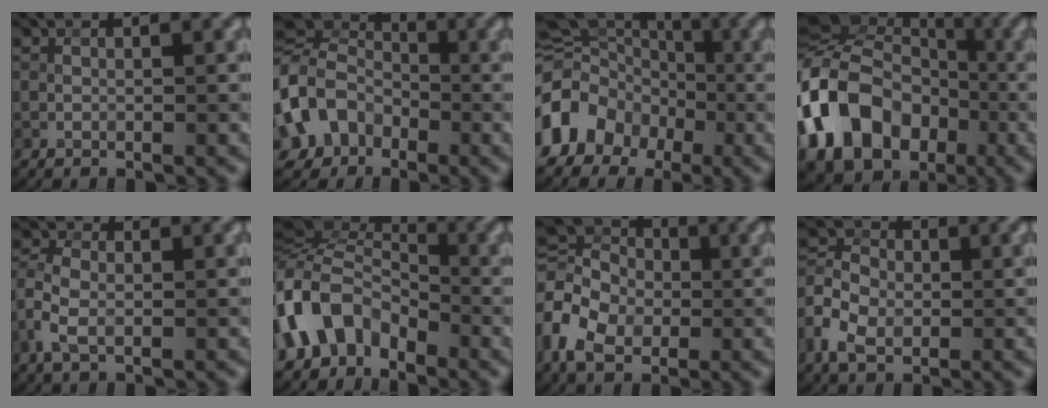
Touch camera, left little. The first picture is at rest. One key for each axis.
{"total": 7.3, "fx": -1.7, "fy": 6.3, "fz": 3.4, "tx": -0.079, "ty": 0.008, "tz": -0.047}
{"total": 10.0, "fx": -3.8, "fy": 8.2, "fz": 4.3, "tx": -0.087, "ty": 0.006, "tz": -0.073}
{"total": 14.1, "fx": -3.9, "fy": 10.5, "fz": 8.6, "tx": -0.202, "ty": -0.006, "tz": -0.077}
{"total": 3.5, "fx": -0.9, "fy": 2.1, "fz": 2.6, "tx": -0.068, "ty": 0.003, "tz": -0.026}
{"total": 8.0, "fx": -3.5, "fy": 5.5, "fz": 4.7, "tx": -0.088, "ty": 0.015, "tz": -0.083}
{"total": 7.3, "fx": -1.1, "fy": 5.6, "fz": 4.5, "tx": -0.114, "ty": 0.011, "tz": -0.040}
{"total": 5.5, "fx": -1.9, "fy": 4.0, "fz": 3.4, "tx": -0.079, "ty": 0.005, "tz": -0.046}